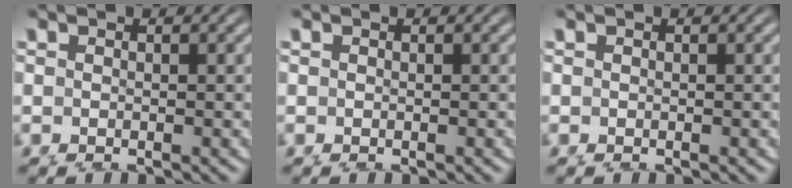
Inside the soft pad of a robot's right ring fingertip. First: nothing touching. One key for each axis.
{"total": 0.0}
{"total": 0.0}